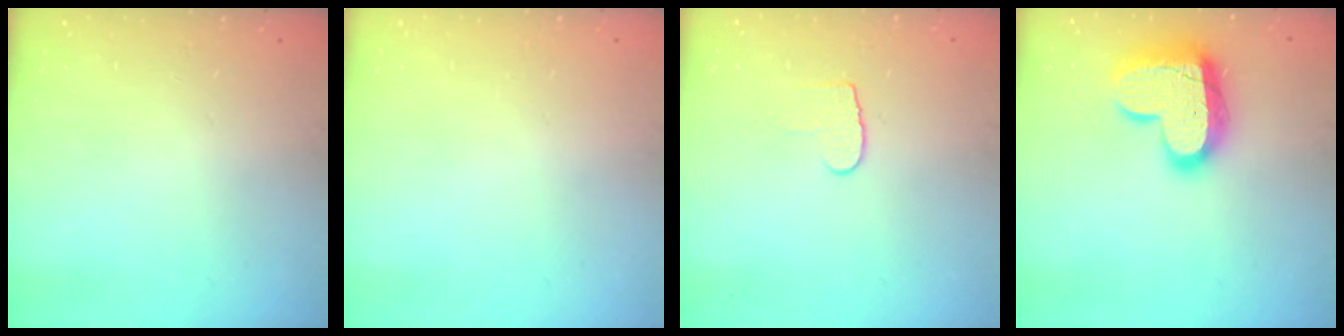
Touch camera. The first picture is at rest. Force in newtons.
{"total": 0.0}
{"total": 5.7, "press": 5.6, "slide": 0.5}
{"total": 18.0, "press": 17.9, "slide": 1.3}